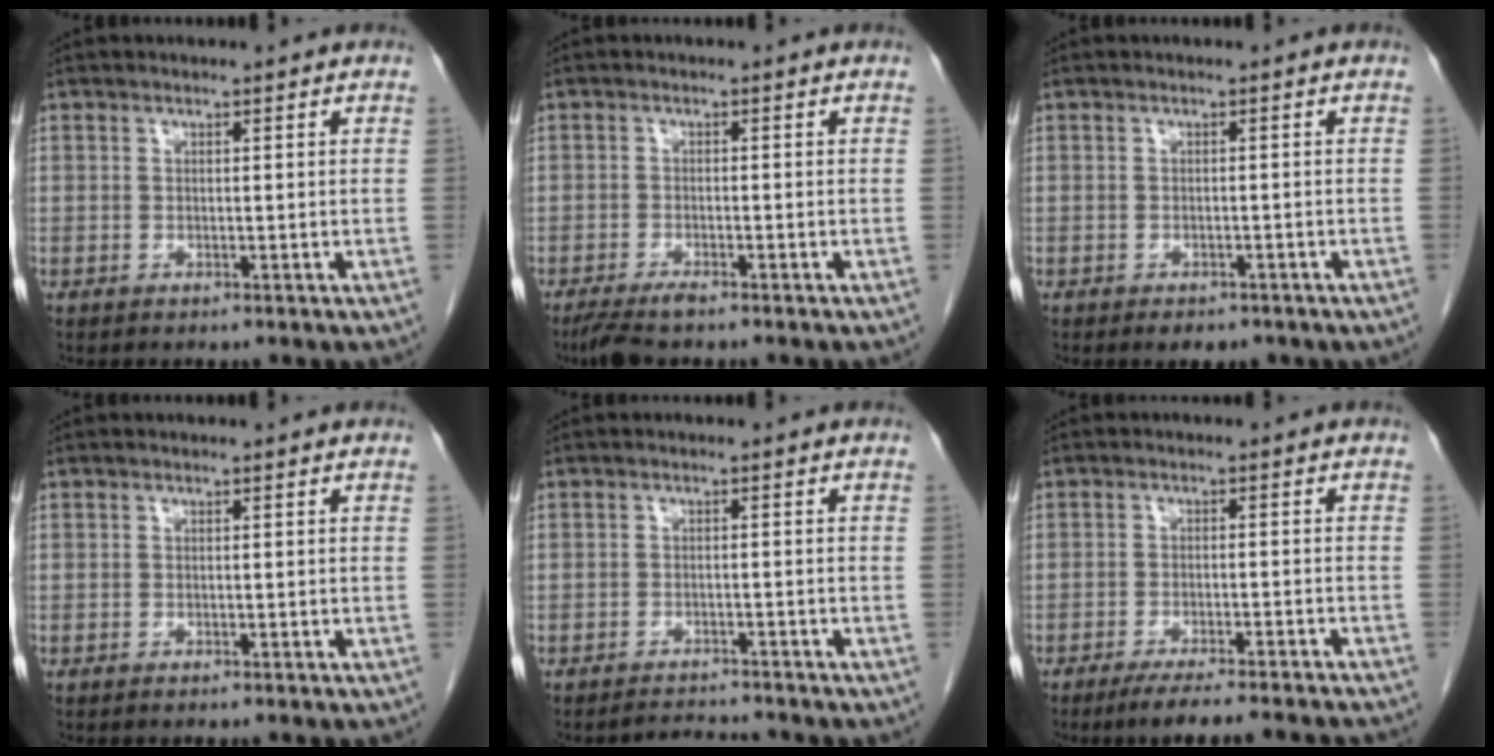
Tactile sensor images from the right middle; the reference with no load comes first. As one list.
[{"total": 3.6, "force": [-2.8, 0.5, 2.2], "torque": [-0.043, -0.008, -0.052]}, {"total": 3.5, "force": [-2.6, 1.8, 1.5], "torque": [-0.017, -0.002, -0.025]}, {"total": 0.0}, {"total": 2.4, "force": [-2.3, -0.4, -0.4], "torque": [0.003, -0.015, -0.033]}, {"total": 11.4, "force": [-10.0, 0.2, 5.3], "torque": [-0.059, -0.020, -0.138]}]